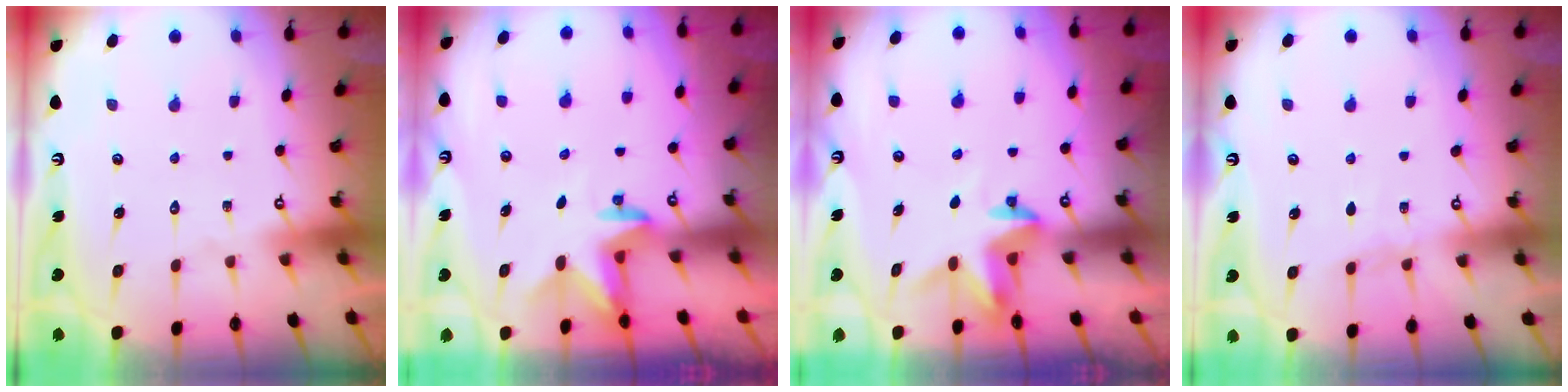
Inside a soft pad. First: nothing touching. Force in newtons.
{"total": 2.8, "press": 2.8, "slide": 0.2}
{"total": 3.2, "press": 3.2, "slide": 0.1}
{"total": 3.4, "press": 3.3, "slide": 0.5}